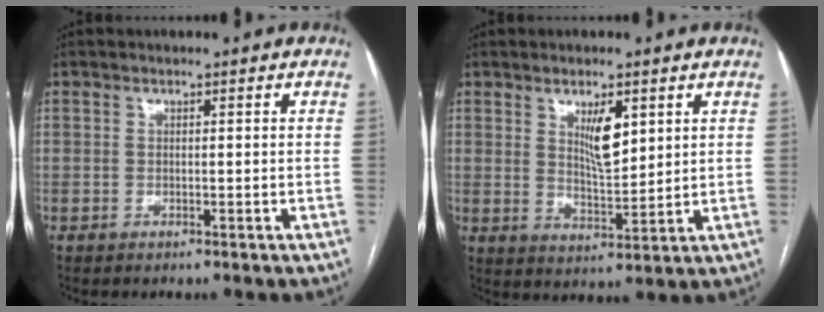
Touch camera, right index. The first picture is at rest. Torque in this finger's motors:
{"motor_torque": [0.24, 0.18, 0.18, 0.09]}